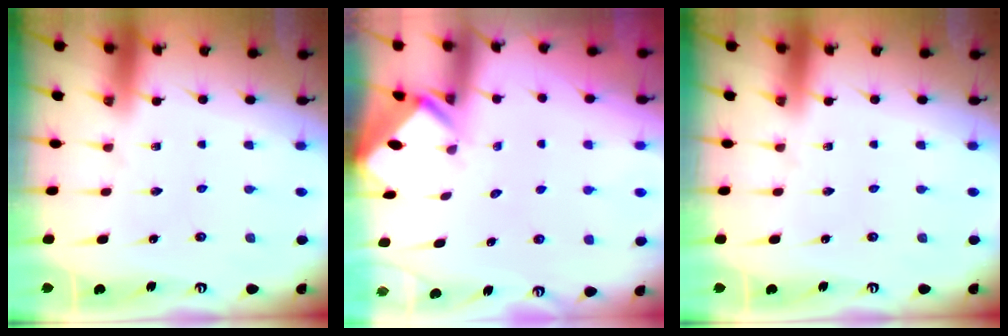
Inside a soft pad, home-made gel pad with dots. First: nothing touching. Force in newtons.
{"total": 2.8, "press": 2.8, "slide": 0.3}
{"total": 0.0}